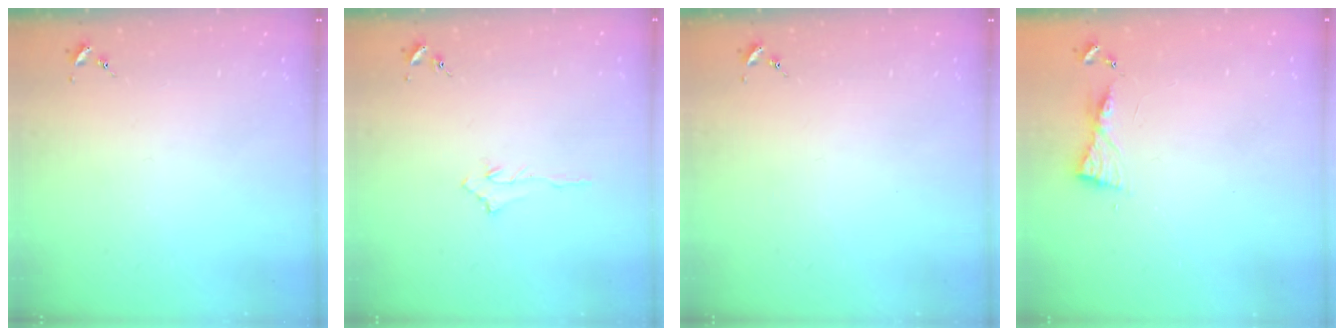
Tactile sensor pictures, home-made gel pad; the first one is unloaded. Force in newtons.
{"total": 2.9, "press": 2.9, "slide": 0.4}
{"total": 0.0}
{"total": 5.6, "press": 5.6, "slide": 0.5}